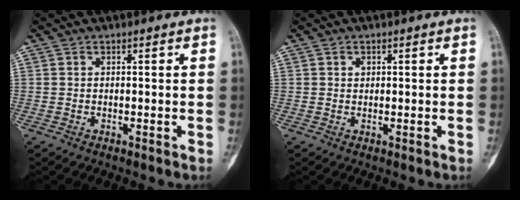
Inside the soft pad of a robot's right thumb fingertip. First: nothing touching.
{"total": 0.9, "force": [0.3, 0.8, 0.4], "torque": [0.000, 0.001, 0.004]}